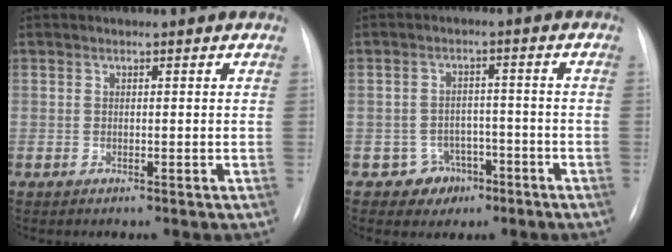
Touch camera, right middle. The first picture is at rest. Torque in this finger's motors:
{"motor_torque": [0.18, -0.19, 0.02, 0.00]}